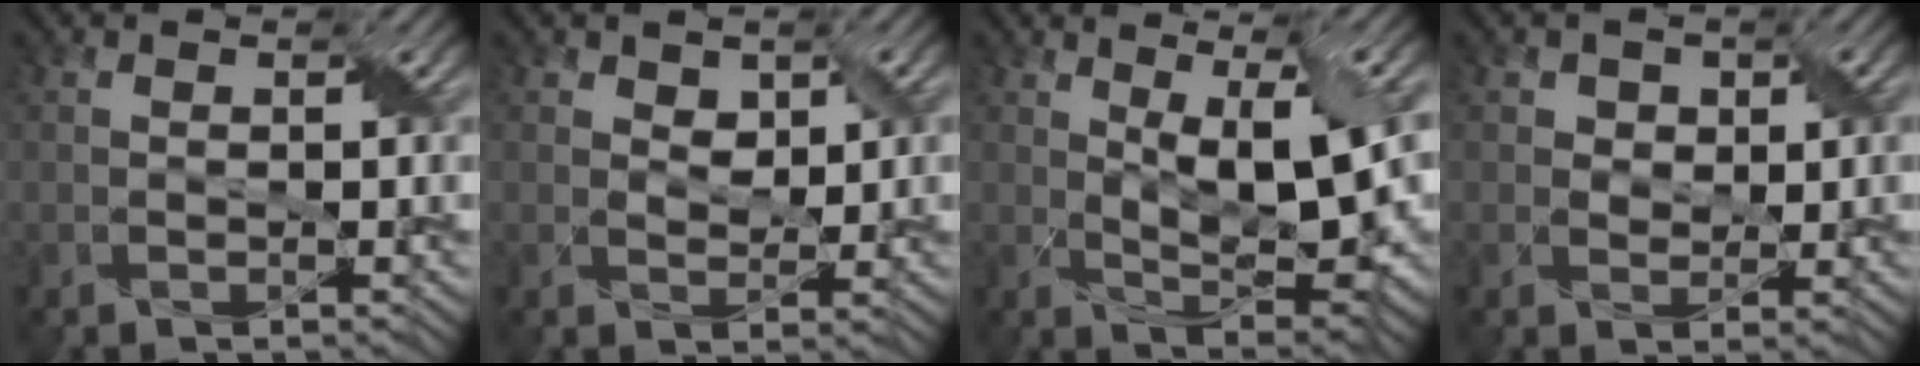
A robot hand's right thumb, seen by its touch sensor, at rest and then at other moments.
{"total": 2.9, "force": [1.5, 1.8, 1.8], "torque": [-0.041, -0.001, 0.026]}
{"total": 9.3, "force": [2.4, 2.8, 8.6], "torque": [-0.157, 0.000, 0.043]}
{"total": 2.9, "force": [1.2, 2.4, 1.3], "torque": [-0.025, -0.002, 0.011]}